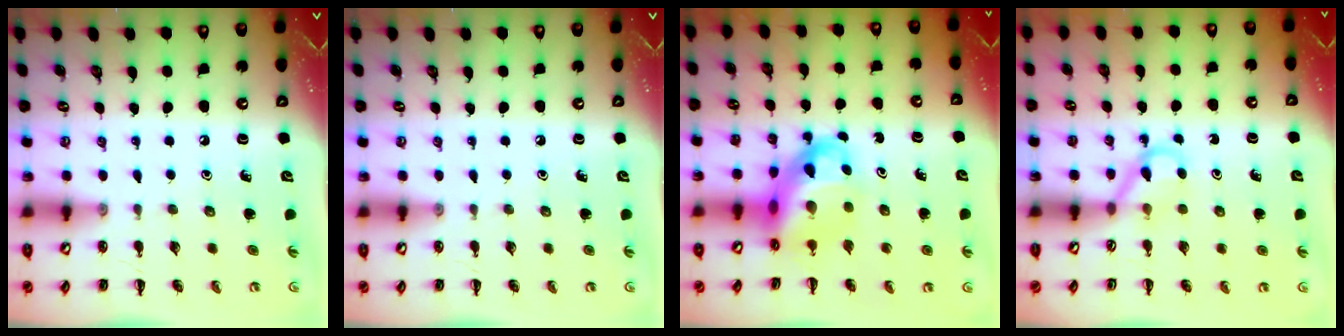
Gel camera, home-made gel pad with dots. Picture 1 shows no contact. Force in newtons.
{"total": 0.0}
{"total": 11.9, "press": 11.5, "slide": 3.1}
{"total": 3.5, "press": 3.2, "slide": 1.5}